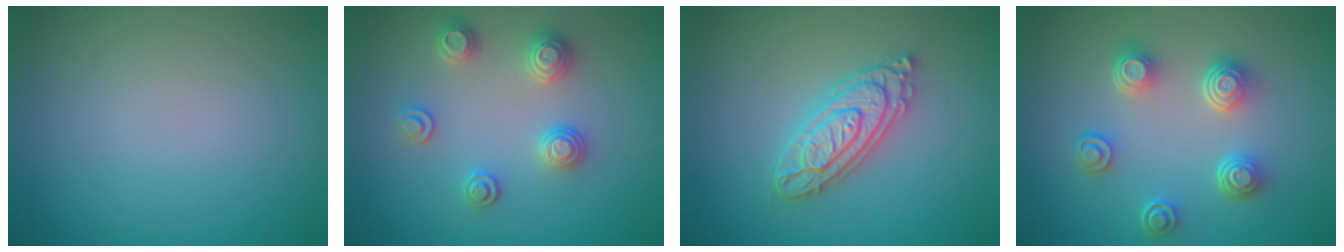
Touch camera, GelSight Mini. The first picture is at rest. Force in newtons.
{"total": 2.9, "press": 2.8, "slide": 0.6}
{"total": 4.3, "press": 4.2, "slide": 0.8}
{"total": 4.4, "press": 3.2, "slide": 2.9}